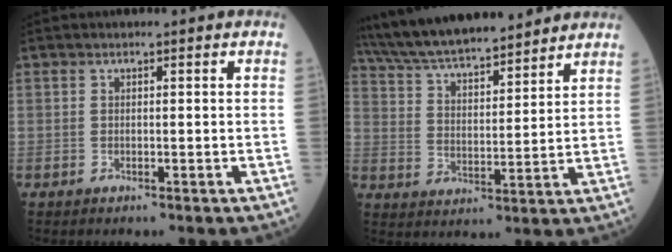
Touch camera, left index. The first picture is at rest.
{"total": 19.5, "force": [17.3, 3.1, 8.3], "torque": [-0.142, 0.031, 0.282]}